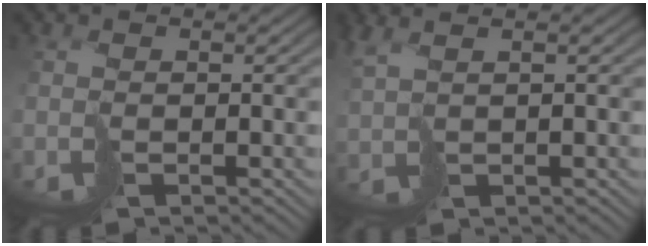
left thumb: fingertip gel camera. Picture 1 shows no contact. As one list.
[{"total": 3.4, "force": [1.7, 0.6, 2.8], "torque": [-0.085, -0.002, 0.034]}]